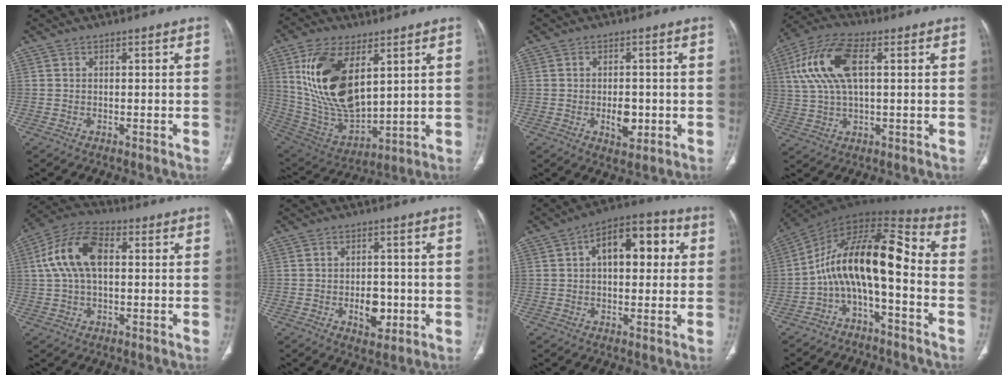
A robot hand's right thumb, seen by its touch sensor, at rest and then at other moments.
{"total": 20.3, "force": [6.7, 10.5, 16.0], "torque": [-0.295, -0.030, 0.141]}
{"total": 4.9, "force": [-1.0, 2.9, 3.9], "torque": [-0.047, -0.001, -0.009]}
{"total": 13.4, "force": [3.3, 6.0, 11.5], "torque": [-0.253, 0.018, 0.065]}
{"total": 12.2, "force": [1.9, 6.9, 9.9], "torque": [-0.200, 0.031, 0.031]}
{"total": 5.8, "force": [-1.4, 3.7, 4.3], "torque": [-0.043, 0.003, -0.015]}
{"total": 13.2, "force": [3.1, 7.1, 10.7], "torque": [-0.128, 0.028, 0.039]}
{"total": 14.6, "force": [-3.8, 5.9, 12.8], "torque": [-0.208, 0.107, -0.073]}